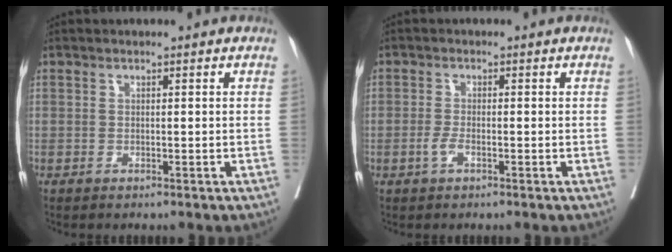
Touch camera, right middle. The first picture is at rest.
{"total": 1.7, "force": [-0.8, 0.6, 1.4], "torque": [-0.030, 0.000, -0.016]}